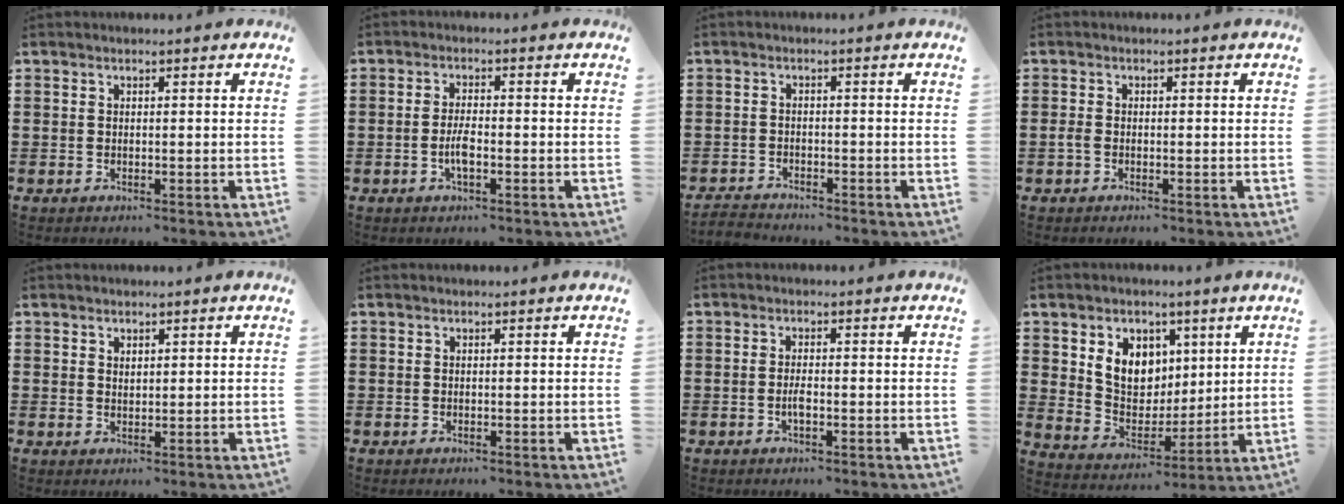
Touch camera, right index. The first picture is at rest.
{"total": 3.3, "force": [-1.0, 1.0, 3.0], "torque": [-0.068, -0.001, -0.024]}
{"total": 2.0, "force": [-2.0, 0.2, -0.1], "torque": [-0.005, 0.000, -0.043]}
{"total": 1.0, "force": [-0.5, 0.6, 0.6], "torque": [-0.022, -0.002, -0.012]}
{"total": 1.2, "force": [1.0, 0.6, 0.2], "torque": [-0.005, 0.001, 0.020]}
{"total": 0.0}
{"total": 2.1, "force": [-0.6, 0.6, 1.9], "torque": [-0.043, -0.001, -0.014]}
{"total": 7.9, "force": [3.2, 6.5, 3.0], "torque": [-0.078, 0.001, 0.059]}